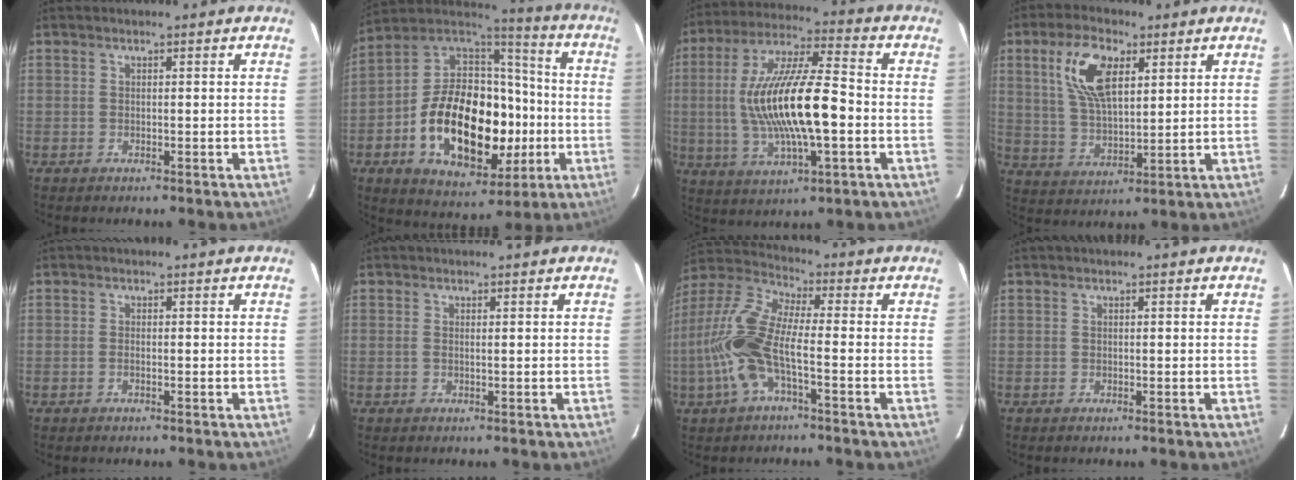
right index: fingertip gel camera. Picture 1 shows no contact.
{"total": 26.7, "force": [-5.6, 15.9, 20.7], "torque": [-0.397, 0.031, -0.076]}
{"total": 18.5, "force": [-1.7, 4.7, 17.8], "torque": [-0.343, 0.002, -0.028]}
{"total": 11.6, "force": [4.6, 5.4, 9.1], "torque": [-0.177, 0.013, 0.095]}
{"total": 0.6, "force": [-0.3, 0.3, 0.5], "torque": [-0.012, 0.001, -0.007]}
{"total": 0.6, "force": [0.2, 0.0, 0.5], "torque": [-0.015, 0.001, 0.002]}
{"total": 12.9, "force": [-3.3, 3.6, 12.0], "torque": [-0.263, 0.002, -0.069]}
{"total": 0.0}